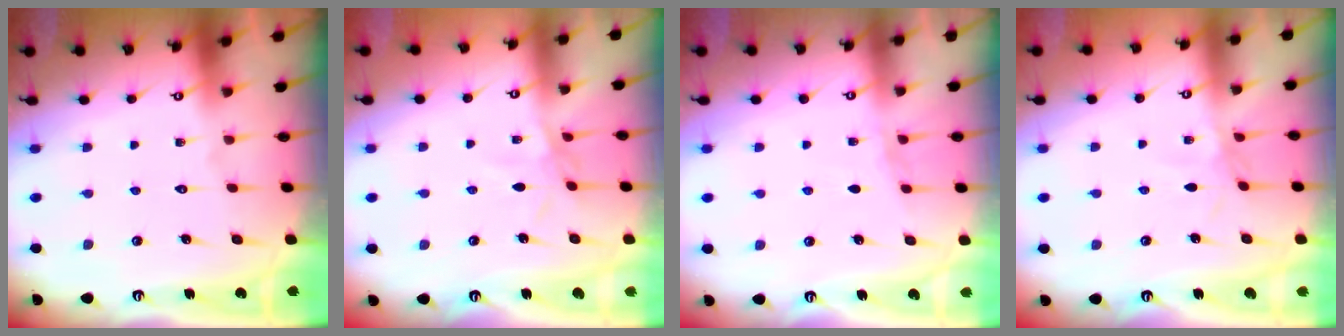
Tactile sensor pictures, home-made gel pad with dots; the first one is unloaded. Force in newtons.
{"total": 3.5, "press": 3.5, "slide": 0.5}
{"total": 2.9, "press": 2.8, "slide": 0.7}
{"total": 2.0, "press": 2.0, "slide": 0.3}